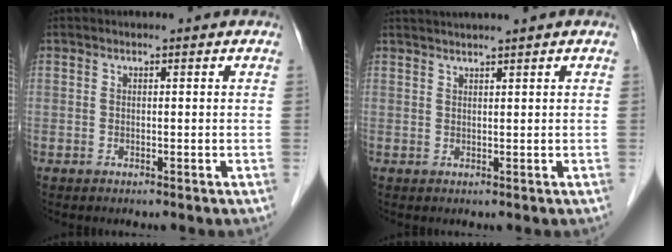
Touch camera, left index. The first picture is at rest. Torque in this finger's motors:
{"motor_torque": [0.37, -0.53, 0.13, 0.03]}